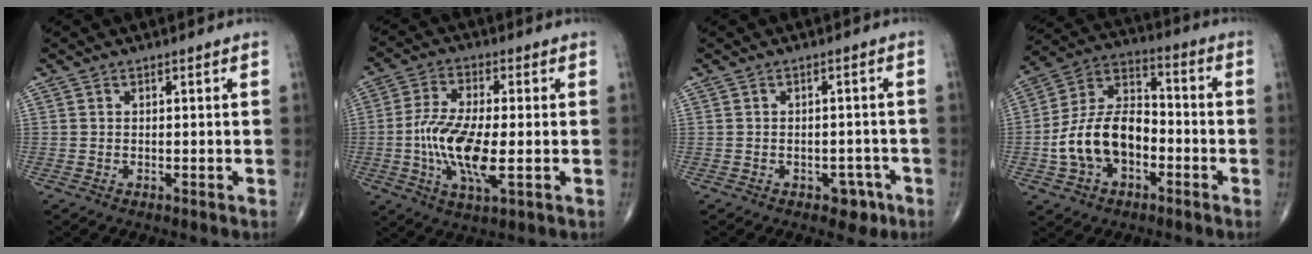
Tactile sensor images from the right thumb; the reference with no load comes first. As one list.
[{"total": 12.5, "force": [-1.9, 4.2, 11.6], "torque": [-0.240, -0.004, -0.036]}, {"total": 3.6, "force": [-2.0, 2.4, 1.8], "torque": [-0.003, 0.012, -0.022]}, {"total": 15.0, "force": [-3.8, 9.6, 10.9], "torque": [-0.190, 0.045, -0.073]}]